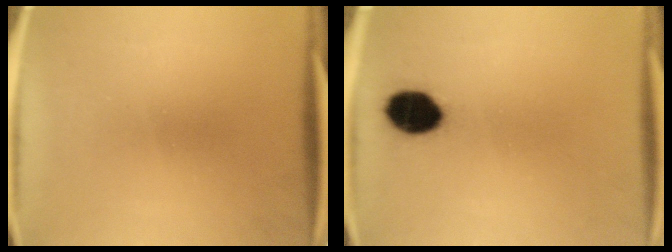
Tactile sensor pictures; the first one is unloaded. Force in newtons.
{"total": 8.8}